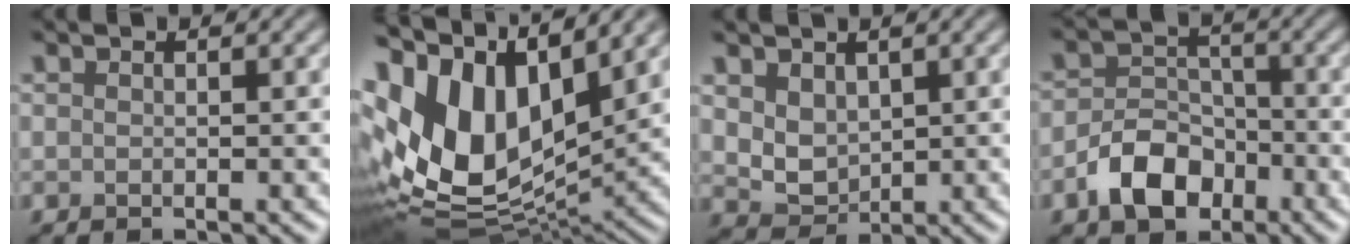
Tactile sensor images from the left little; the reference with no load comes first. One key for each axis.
{"total": 14.9, "fx": 4.3, "fy": 8.4, "fz": 11.5, "tx": -0.241, "ty": 0.011, "tz": 0.079}
{"total": 2.9, "fx": 1.1, "fy": 2.1, "fz": 1.6, "tx": -0.038, "ty": -0.008, "tz": 0.025}
{"total": 5.1, "fx": -2.7, "fy": 3.4, "fz": 2.7, "tx": -0.045, "ty": 0.000, "tz": -0.054}